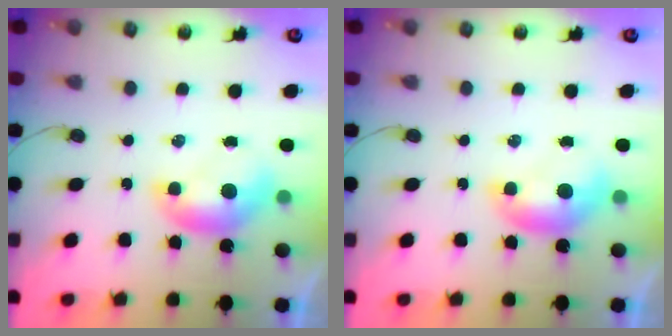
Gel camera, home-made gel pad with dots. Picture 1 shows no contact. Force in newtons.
{"total": 0.0}